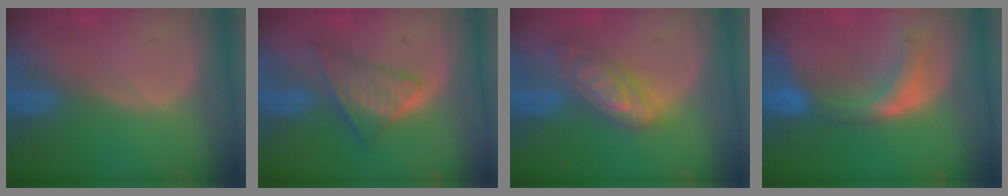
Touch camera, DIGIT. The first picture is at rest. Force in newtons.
{"total": 6.9, "press": 6.1, "slide": 3.2}
{"total": 7.4, "press": 7.4, "slide": 0.5}
{"total": 7.1, "press": 6.7, "slide": 2.2}